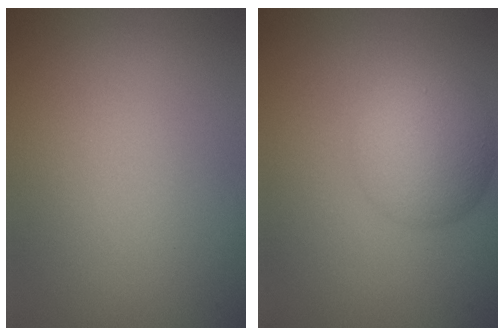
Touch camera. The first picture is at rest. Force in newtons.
{"total": 5.1, "press": 5.1, "slide": 0.2}